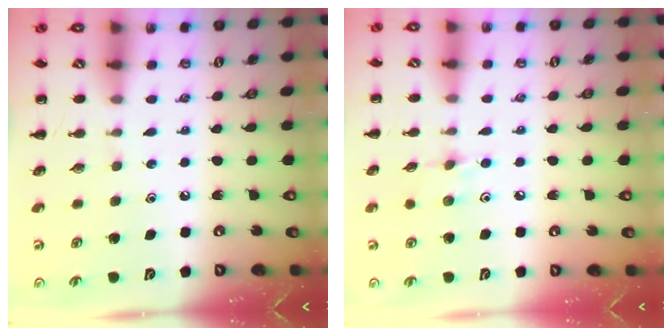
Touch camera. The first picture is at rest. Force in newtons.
{"total": 5.3, "press": 5.1, "slide": 1.6}